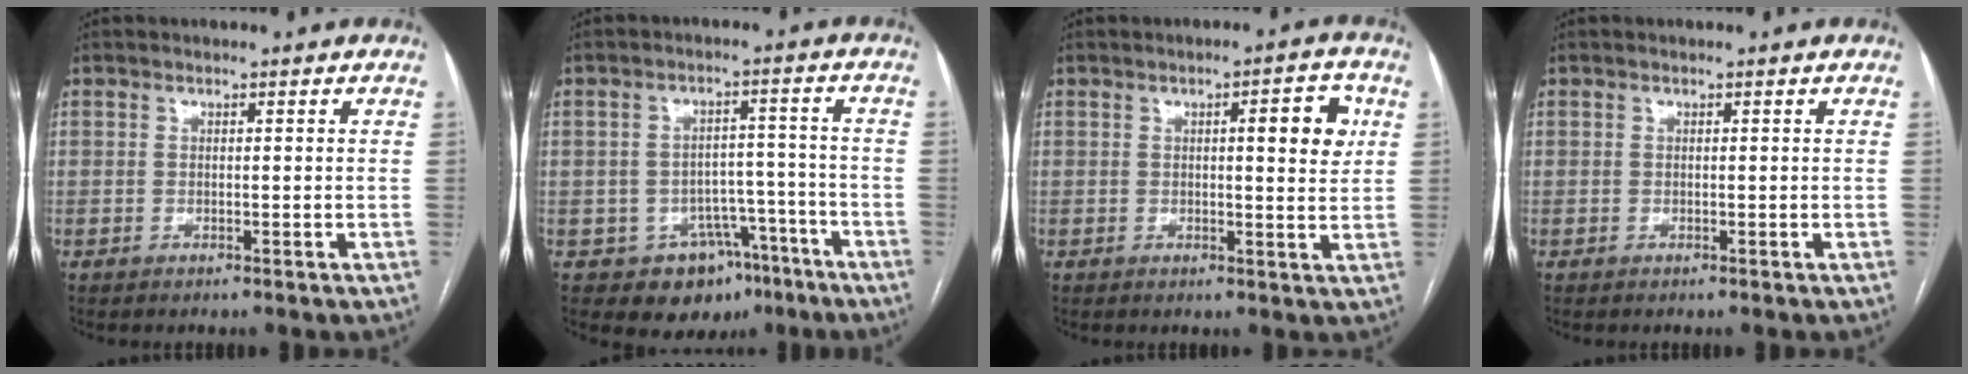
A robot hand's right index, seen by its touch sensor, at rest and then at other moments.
{"total": 8.7, "force": [-5.1, 6.5, 2.8], "torque": [-0.019, 0.032, -0.062]}
{"total": 6.0, "force": [1.7, 1.2, 5.7], "torque": [-0.074, 0.006, 0.018]}
{"total": 0.0}